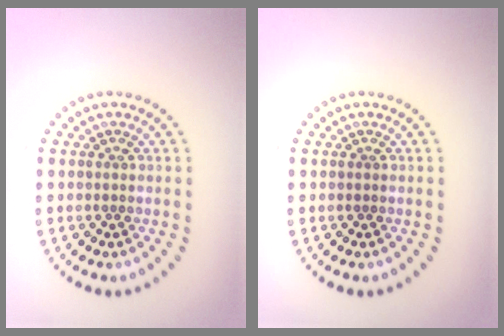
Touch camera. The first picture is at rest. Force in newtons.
{"total": 0.0}